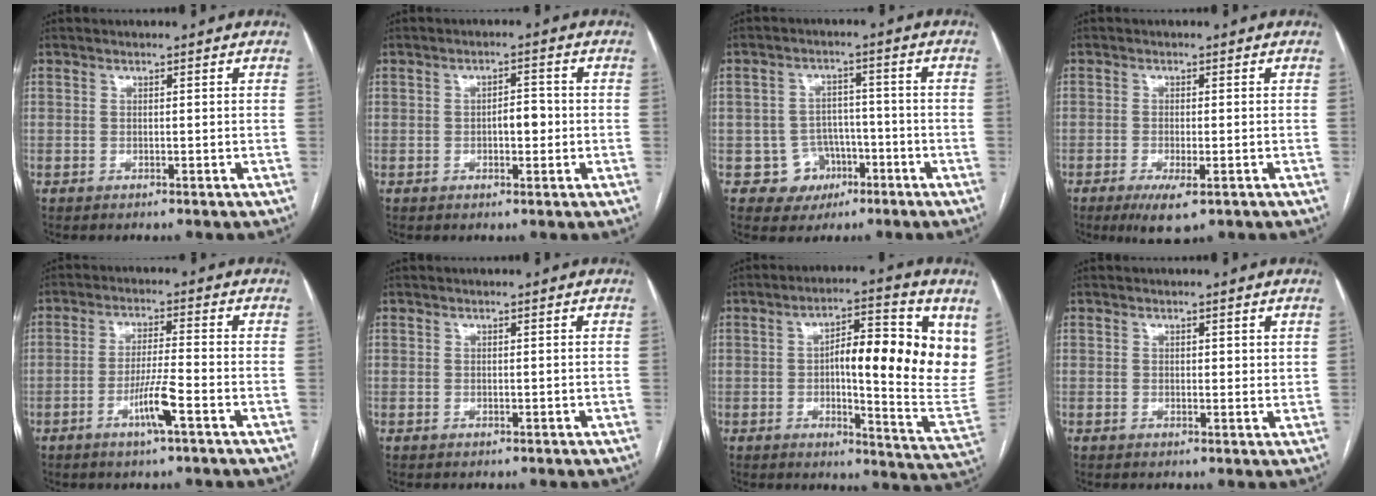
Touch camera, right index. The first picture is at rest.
{"total": 3.2, "force": [-0.4, 1.5, 2.8], "torque": [-0.038, 0.009, -0.004]}
{"total": 5.7, "force": [-2.4, 5.2, 0.2], "torque": [0.013, 0.018, -0.031]}
{"total": 5.0, "force": [-2.7, 1.2, 4.1], "torque": [-0.070, -0.010, -0.039]}
{"total": 5.7, "force": [-2.7, -0.2, 5.1], "torque": [-0.096, -0.007, -0.051]}
{"total": 0.0}
{"total": 18.3, "force": [4.7, 4.2, 17.2], "torque": [-0.204, 0.013, 0.064]}
{"total": 1.8, "force": [1.0, 1.0, 1.1], "torque": [-0.007, -0.004, 0.015]}